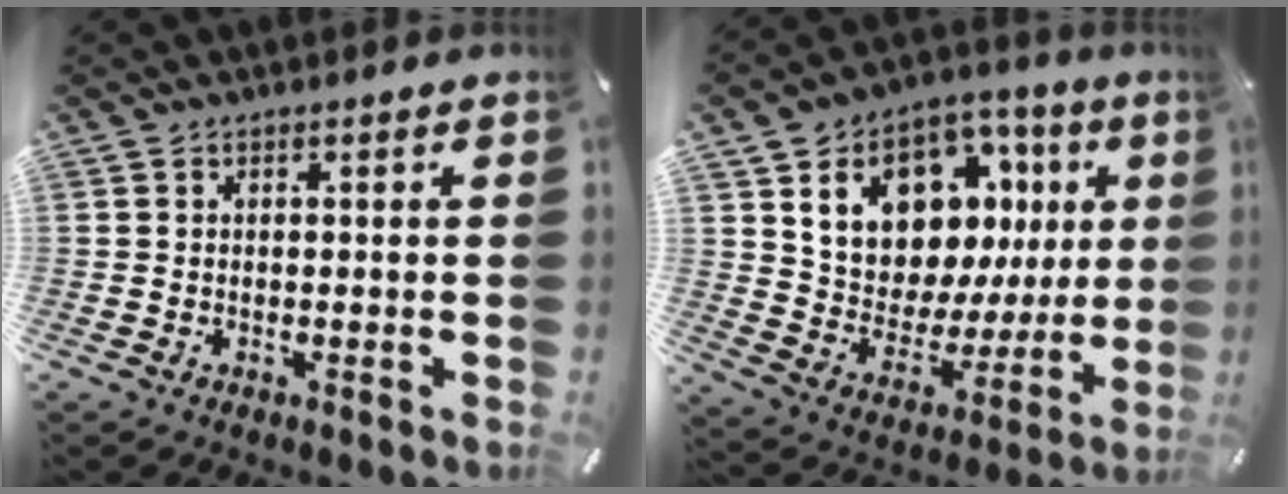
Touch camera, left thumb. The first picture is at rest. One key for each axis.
{"total": 15.8, "fx": 8.3, "fy": 10.9, "fz": 7.9, "tx": -0.127, "ty": -0.063, "tz": 0.150}